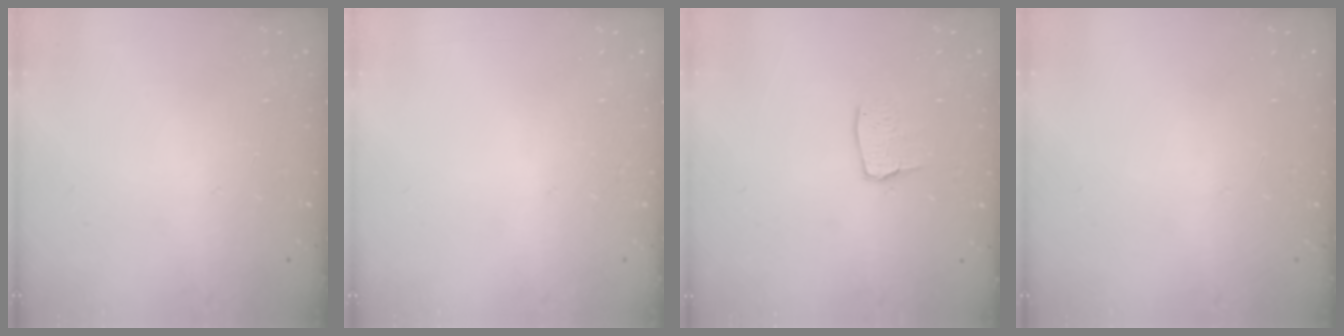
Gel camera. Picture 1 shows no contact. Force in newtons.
{"total": 0.0}
{"total": 3.0, "press": 3.0, "slide": 0.2}
{"total": 0.0}